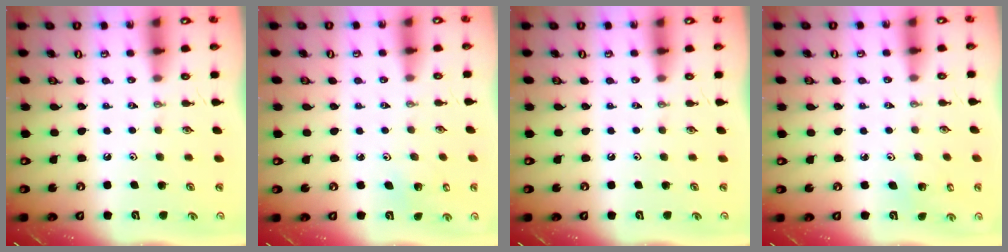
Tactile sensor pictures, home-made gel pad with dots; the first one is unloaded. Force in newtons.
{"total": 2.2, "press": 2.2, "slide": 0.2}
{"total": 0.0}
{"total": 2.2, "press": 2.2, "slide": 0.2}